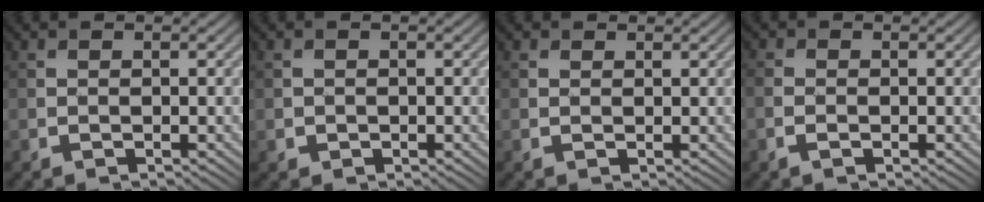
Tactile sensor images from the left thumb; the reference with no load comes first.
{"total": 1.1, "force": [-0.1, 1.1, 0.1], "torque": [0.001, -0.008, -0.004]}
{"total": 0.7, "force": [0.6, 0.3, 0.1], "torque": [0.001, -0.001, 0.012]}
{"total": 1.8, "force": [-0.8, 1.0, 1.2], "torque": [-0.030, -0.002, -0.019]}